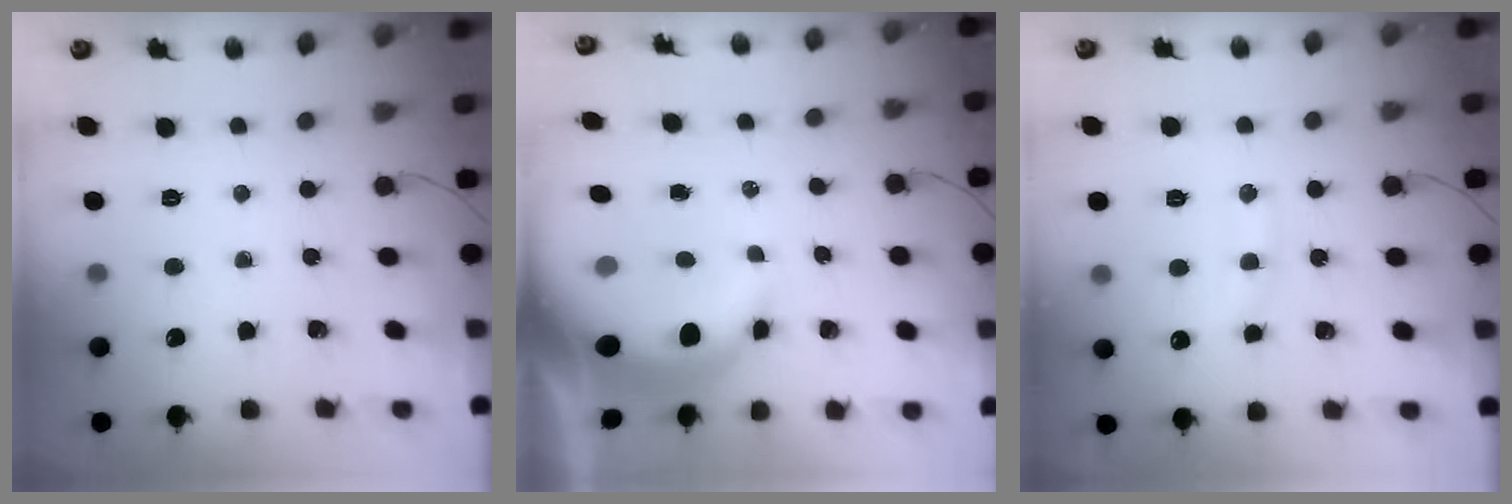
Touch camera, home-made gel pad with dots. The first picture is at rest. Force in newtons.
{"total": 10.3, "press": 10.1, "slide": 2.2}
{"total": 10.2, "press": 10.2, "slide": 0.9}